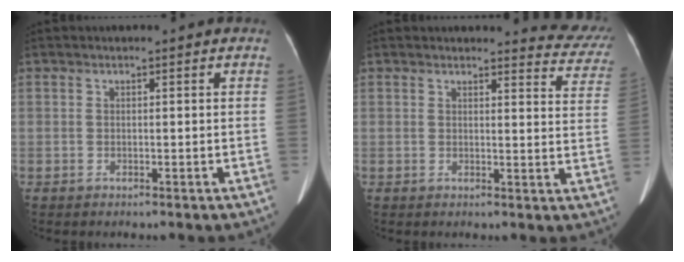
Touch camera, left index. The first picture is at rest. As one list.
[{"total": 8.5, "force": [8.4, 1.5, 0.3], "torque": [0.032, -0.070, 0.055]}]